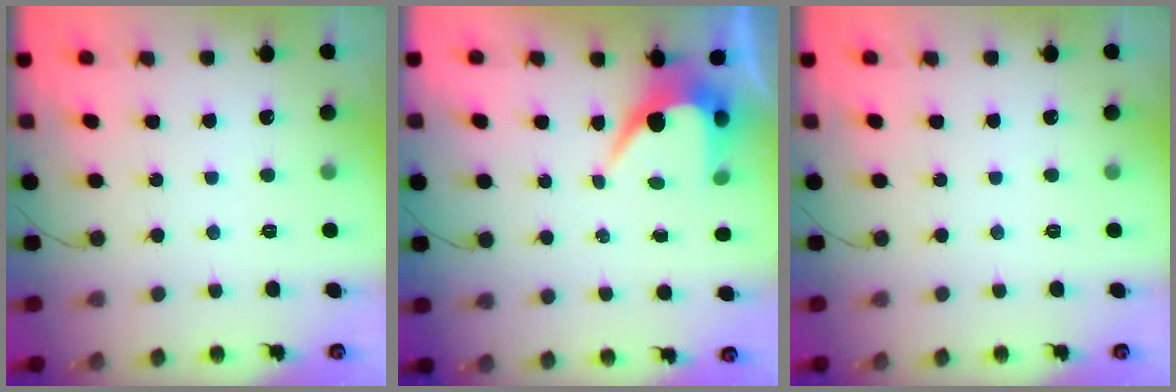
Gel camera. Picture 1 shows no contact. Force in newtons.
{"total": 6.8, "press": 6.8, "slide": 0.5}
{"total": 0.0}